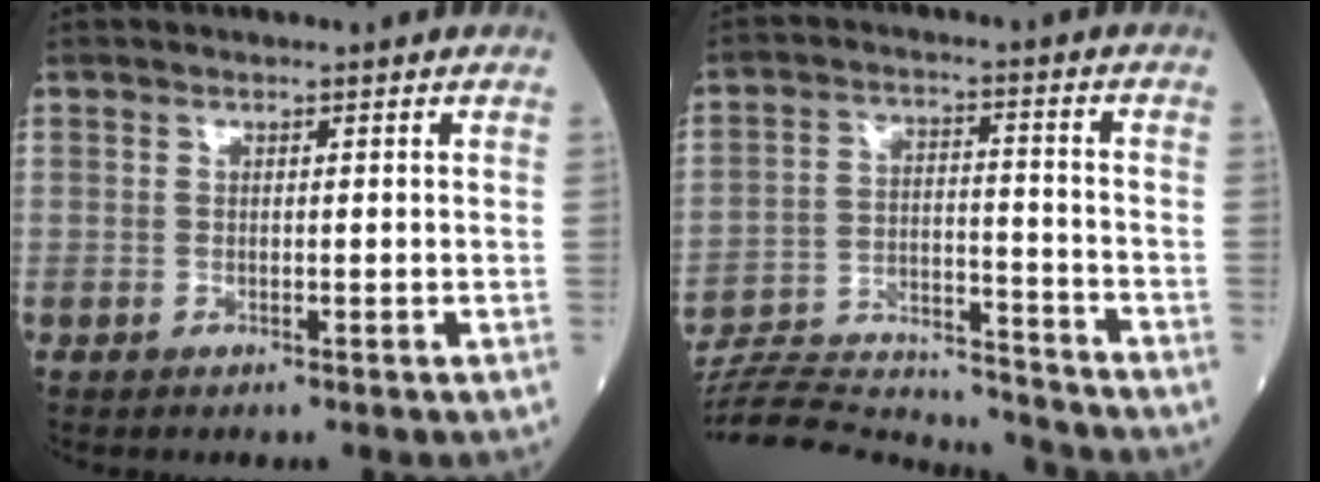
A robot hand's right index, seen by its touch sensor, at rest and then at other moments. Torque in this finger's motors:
{"motor_torque": [-0.62, -0.70, -0.76, -0.21]}